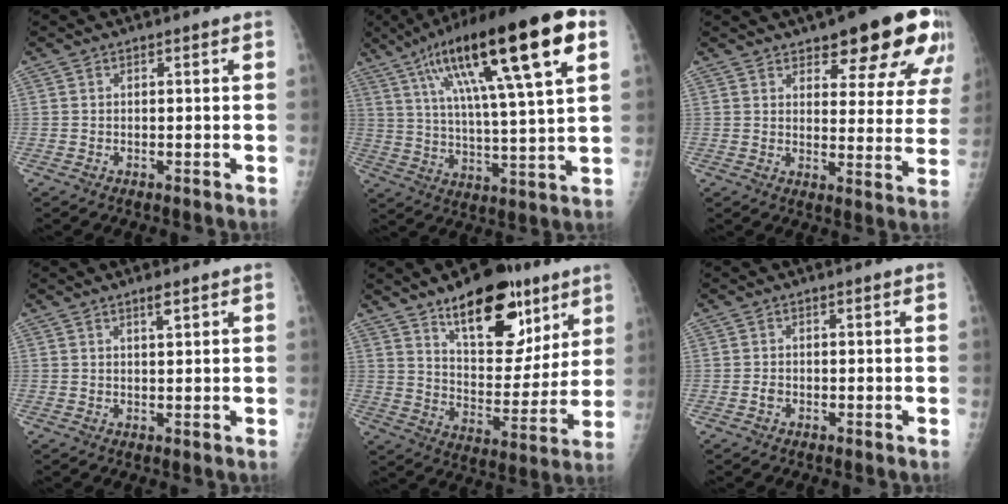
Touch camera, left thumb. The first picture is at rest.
{"total": 25.3, "force": [11.4, 5.0, 22.0], "torque": [-0.360, -0.002, 0.184]}
{"total": 17.1, "force": [10.8, 6.1, 11.8], "torque": [-0.106, -0.048, 0.133]}
{"total": 1.9, "force": [1.2, 0.4, 1.4], "torque": [-0.021, -0.007, 0.021]}
{"total": 19.6, "force": [11.7, 9.6, 12.5], "torque": [-0.127, -0.065, 0.186]}
{"total": 0.9, "force": [-0.5, 0.6, 0.3], "torque": [-0.006, 0.001, -0.010]}